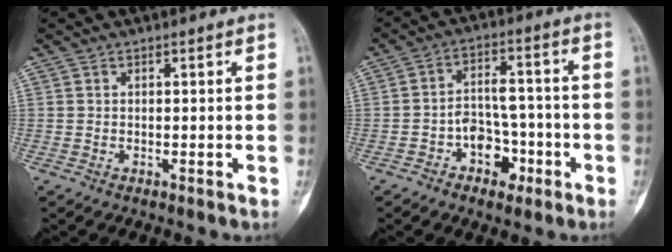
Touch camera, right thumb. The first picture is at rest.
{"total": 8.1, "force": [-3.7, 5.6, 4.5], "torque": [-0.038, 0.044, -0.058]}